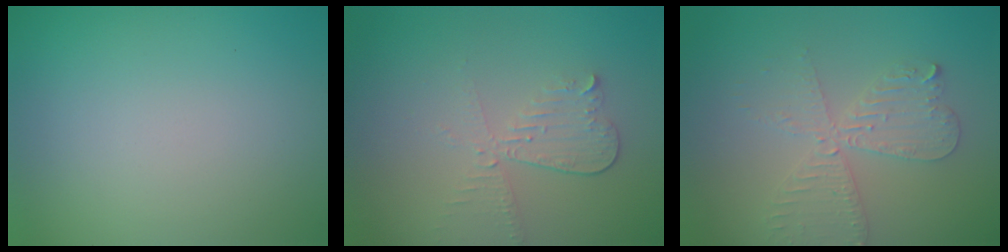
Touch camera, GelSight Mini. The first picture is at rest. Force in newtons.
{"total": 3.0, "press": 2.6, "slide": 1.5}
{"total": 4.0, "press": 3.4, "slide": 2.1}